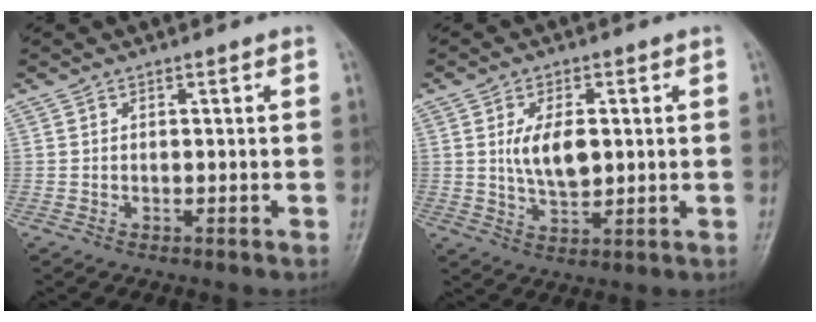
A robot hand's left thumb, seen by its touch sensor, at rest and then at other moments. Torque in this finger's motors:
{"motor_torque": [0.47, 0.50, 0.97, -0.24, 0.07]}